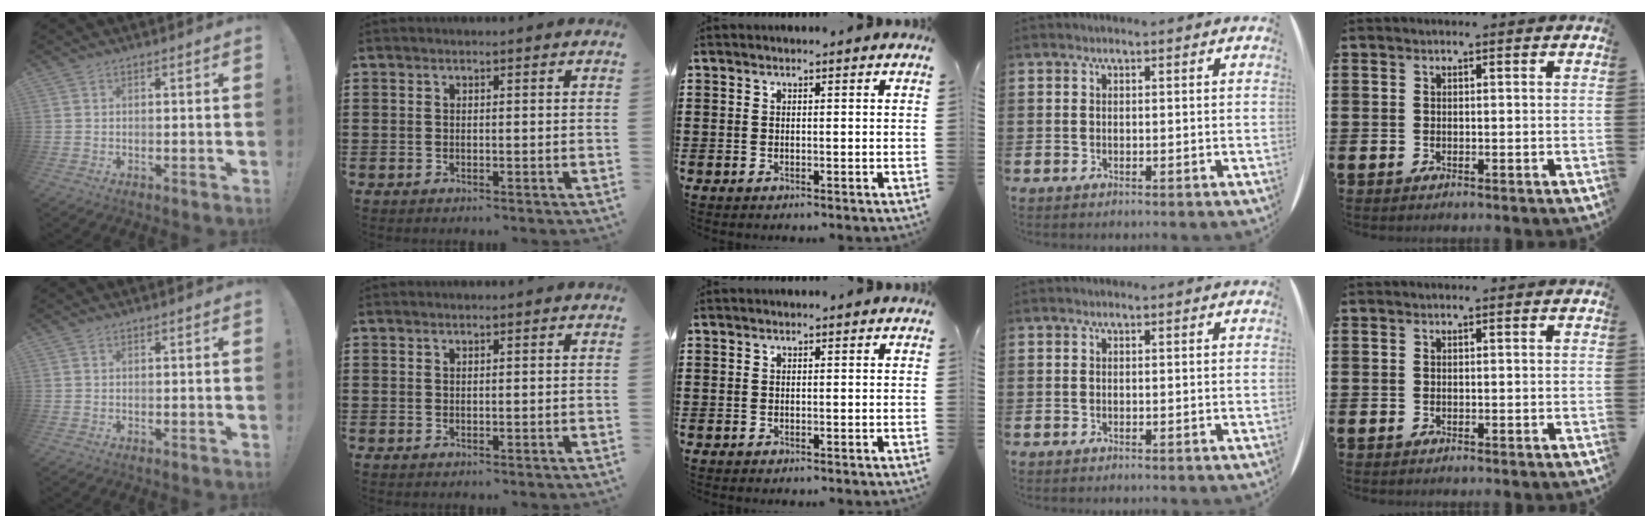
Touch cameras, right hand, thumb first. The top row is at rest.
{}